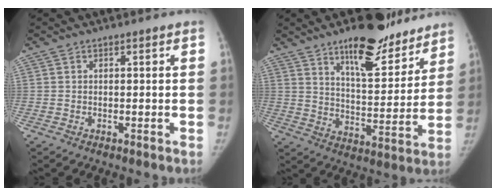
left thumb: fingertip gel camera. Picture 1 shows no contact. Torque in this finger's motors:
{"motor_torque": [1.00, -0.27, 1.17, -1.23, 0.29]}